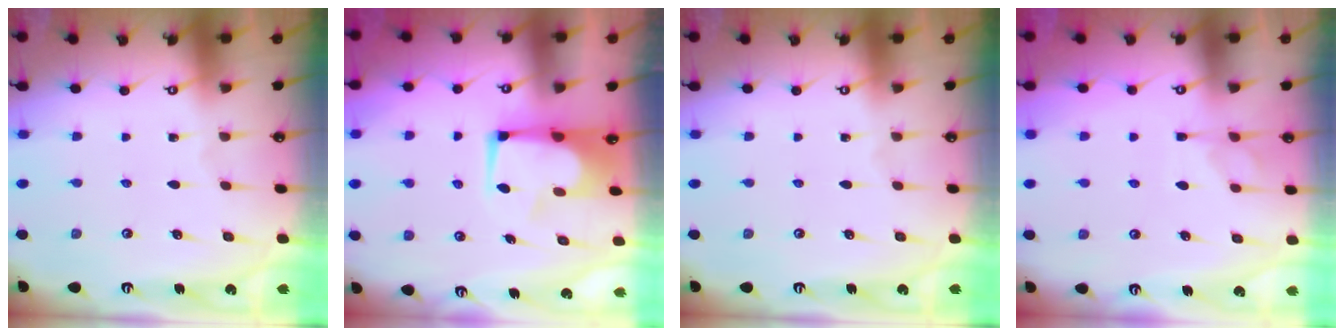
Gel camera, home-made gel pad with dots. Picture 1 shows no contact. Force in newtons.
{"total": 2.6, "press": 2.5, "slide": 0.6}
{"total": 0.0}
{"total": 1.4, "press": 0.9, "slide": 1.0}